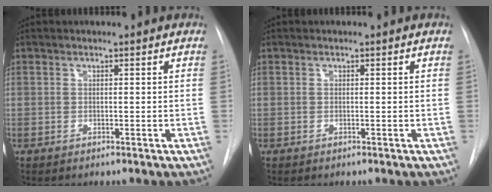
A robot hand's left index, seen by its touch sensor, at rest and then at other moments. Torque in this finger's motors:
{"motor_torque": [0.01, 0.00, -0.02, 0.00]}